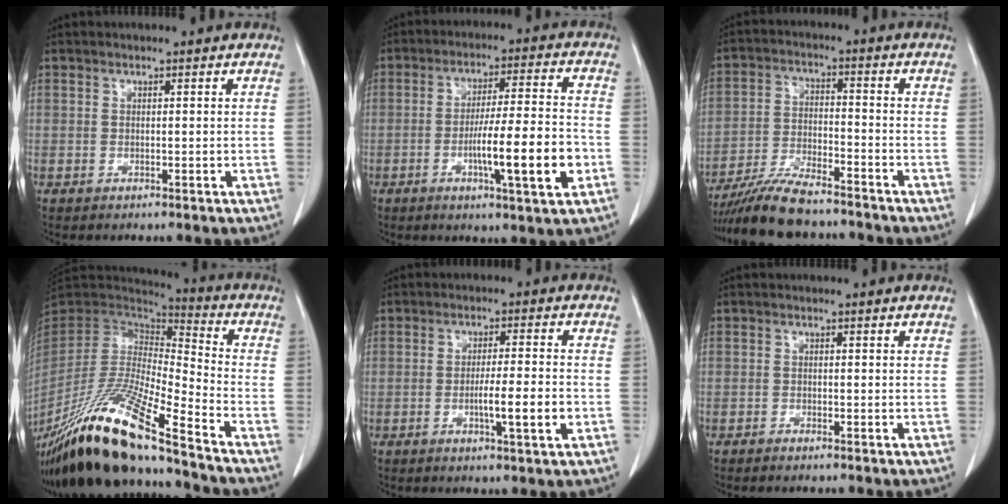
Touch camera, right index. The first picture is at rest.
{"total": 12.2, "force": [-3.7, 0.5, 11.6], "torque": [-0.188, -0.002, -0.060]}
{"total": 10.8, "force": [-9.6, 1.6, 4.6], "torque": [-0.084, -0.016, -0.164]}
{"total": 22.3, "force": [-16.7, 0.6, 14.7], "torque": [-0.308, -0.055, -0.313]}
{"total": 6.4, "force": [-1.9, 0.0, 6.1], "torque": [-0.096, -0.007, -0.029]}
{"total": 0.9, "force": [-0.8, 0.1, 0.4], "torque": [-0.011, -0.001, -0.010]}